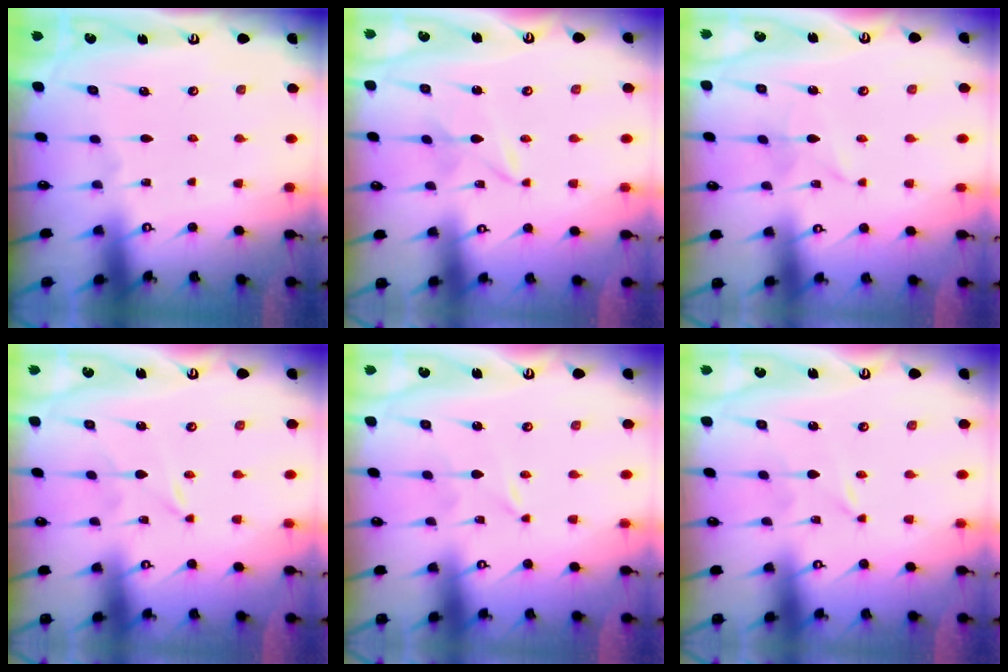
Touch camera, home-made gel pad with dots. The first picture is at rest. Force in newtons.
{"total": 1.5, "press": 1.5, "slide": 0.2}
{"total": 1.5, "press": 1.4, "slide": 0.2}
{"total": 0.0}
{"total": 0.0}
{"total": 0.0}